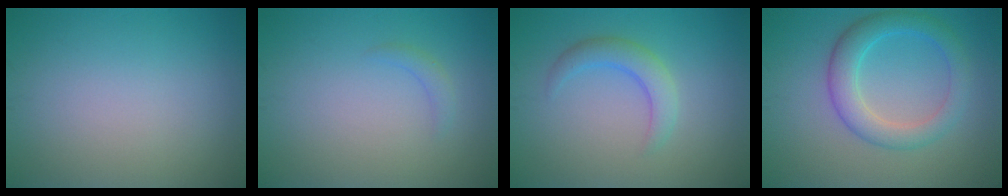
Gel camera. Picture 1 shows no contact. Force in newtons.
{"total": 1.0, "press": 1.0, "slide": 0.1}
{"total": 2.7, "press": 2.7, "slide": 0.2}
{"total": 4.4, "press": 4.4, "slide": 0.1}